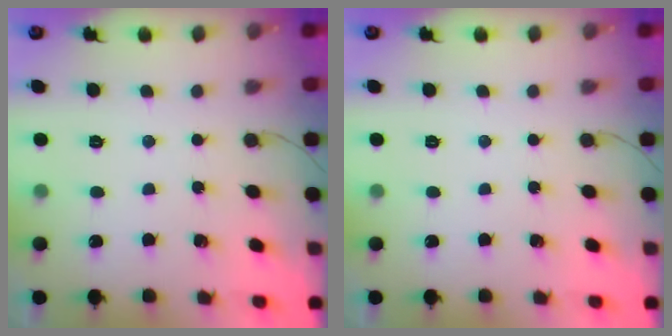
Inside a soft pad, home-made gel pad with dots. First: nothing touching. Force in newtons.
{"total": 0.0}